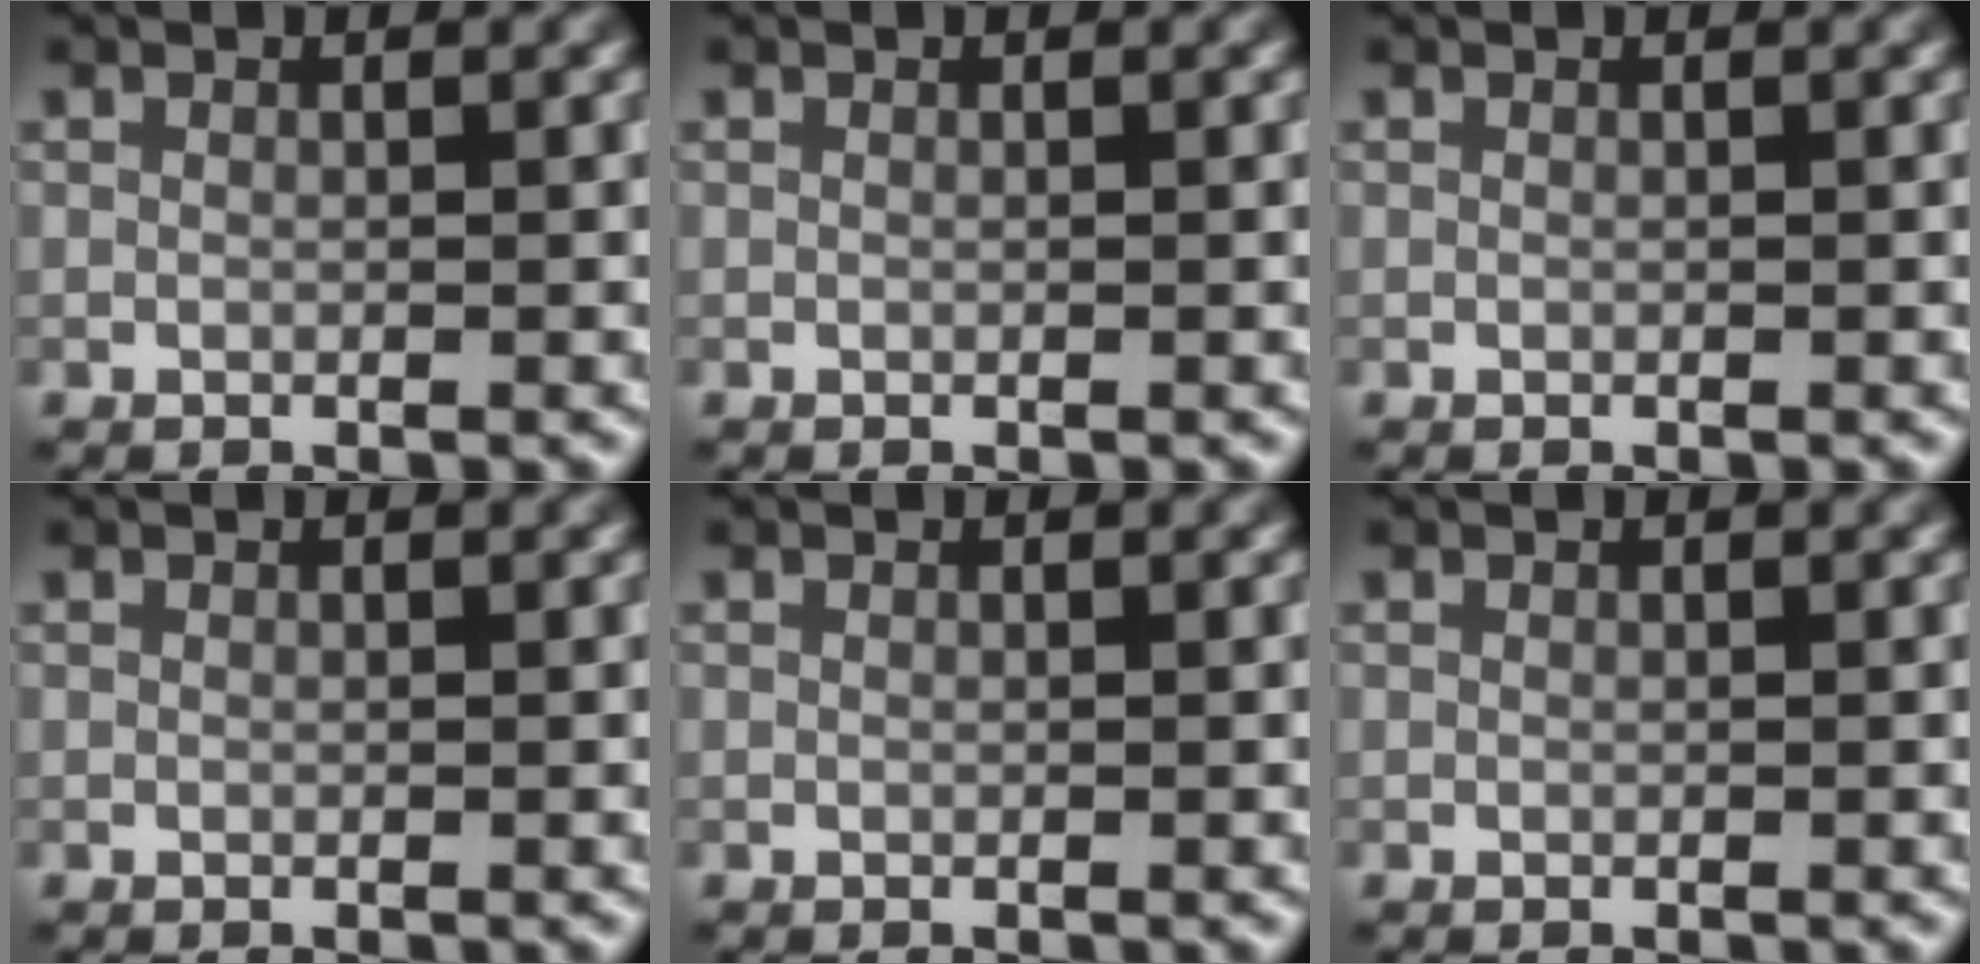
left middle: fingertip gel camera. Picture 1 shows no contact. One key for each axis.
{"total": 0.0}
{"total": 0.0}
{"total": 0.0}
{"total": 0.0}
{"total": 0.0}